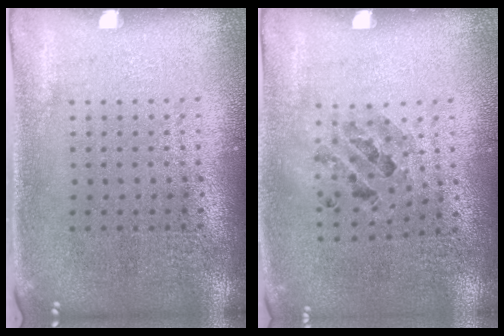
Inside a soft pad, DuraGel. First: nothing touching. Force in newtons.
{"total": 0.8, "press": 0.8, "slide": 0.0}